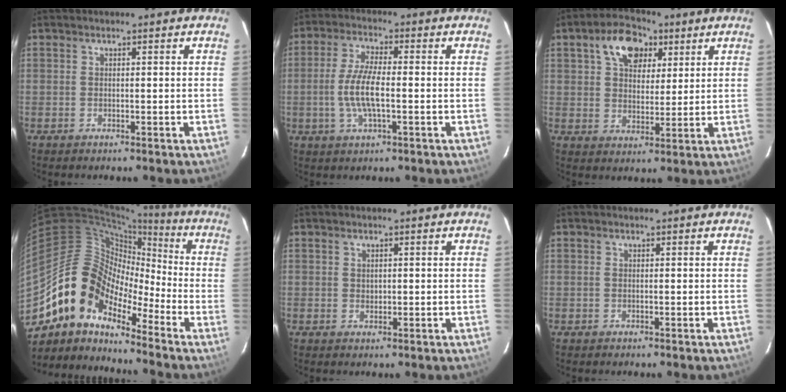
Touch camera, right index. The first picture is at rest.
{"total": 7.7, "force": [-1.3, 2.1, 7.3], "torque": [-0.149, -0.002, -0.027]}
{"total": 10.0, "force": [4.9, 6.3, 5.9], "torque": [-0.106, 0.024, 0.082]}
{"total": 13.0, "force": [-9.1, 7.3, 5.8], "torque": [-0.101, 0.025, -0.191]}
{"total": 0.9, "force": [0.3, 0.8, 0.1], "torque": [0.001, 0.001, 0.009]}
{"total": 0.0}